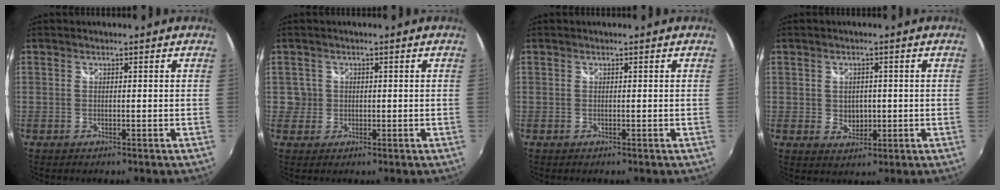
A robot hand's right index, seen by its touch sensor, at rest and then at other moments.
{"total": 2.5, "force": [0.1, 2.5, -0.1], "torque": [0.008, 0.010, 0.001]}
{"total": 0.0}
{"total": 4.0, "force": [-0.2, 3.3, 2.2], "torque": [-0.037, -0.002, -0.001]}